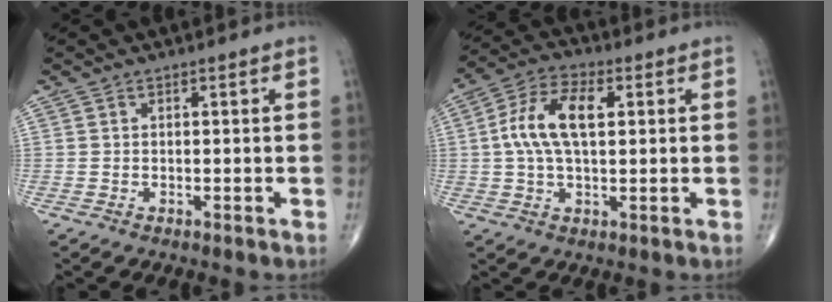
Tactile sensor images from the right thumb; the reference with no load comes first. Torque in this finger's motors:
{"motor_torque": [0.24, 0.25, 0.51, 0.11, 0.20]}